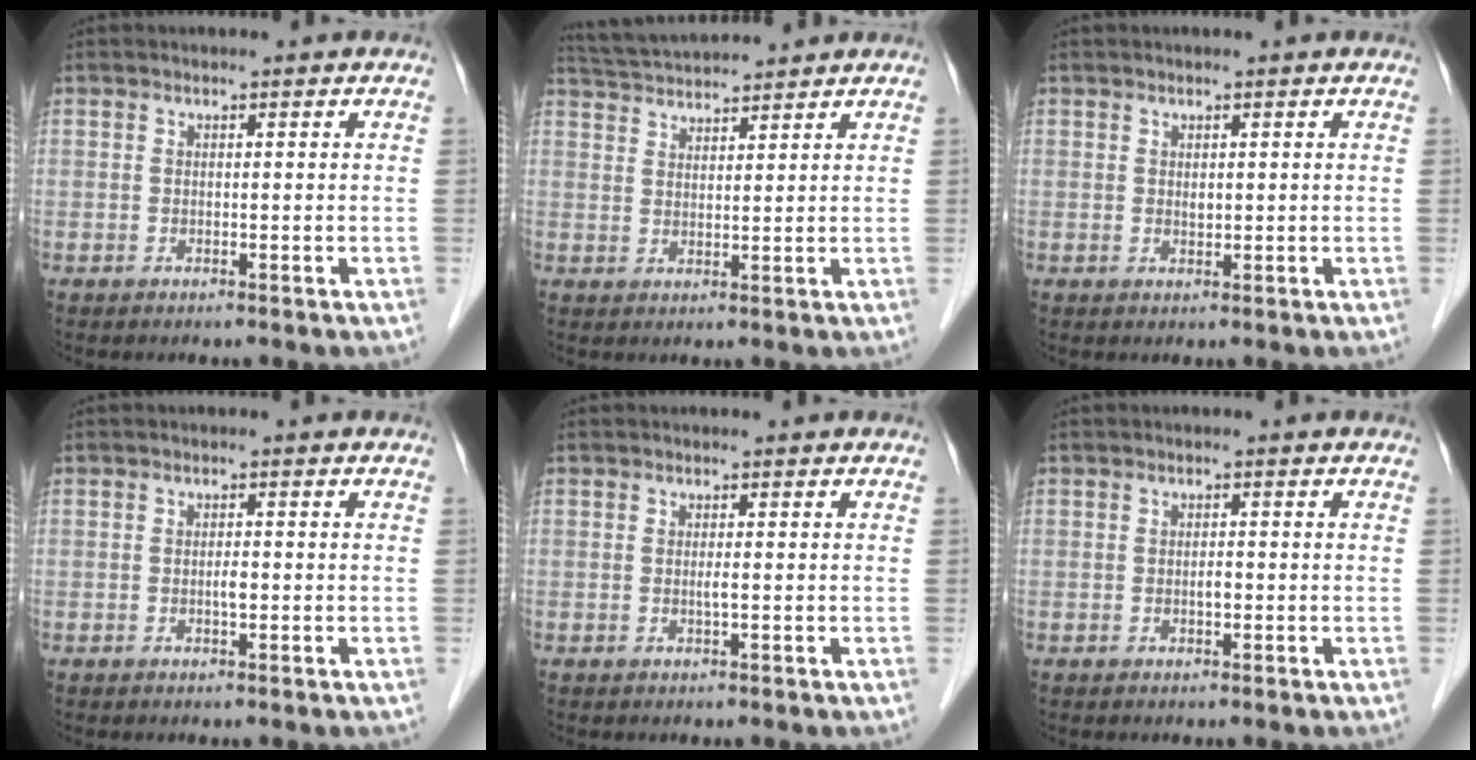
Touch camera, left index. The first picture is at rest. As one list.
[{"total": 7.1, "force": [7.0, -0.2, 1.6], "torque": [-0.039, 0.032, 0.122]}, {"total": 0.7, "force": [0.1, 0.5, 0.6], "torque": [-0.012, -0.003, 0.004]}, {"total": 1.1, "force": [-0.4, 0.3, 1.0], "torque": [-0.020, -0.002, -0.008]}, {"total": 0.7, "force": [-0.2, -0.1, 0.6], "torque": [-0.016, -0.004, -0.006]}, {"total": 0.9, "force": [-0.4, 0.4, 0.7], "torque": [-0.016, -0.001, -0.008]}]